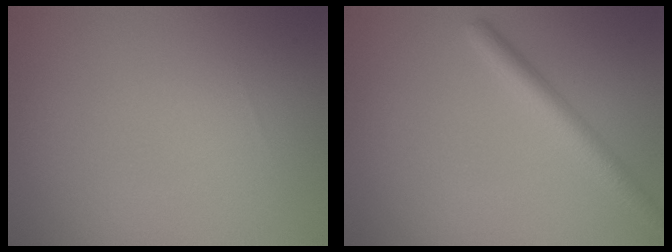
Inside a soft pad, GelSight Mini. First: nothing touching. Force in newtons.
{"total": 2.8, "press": 2.8, "slide": 0.1}